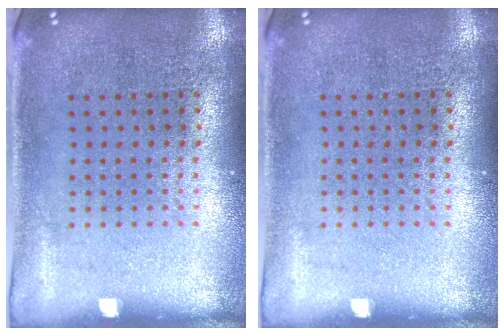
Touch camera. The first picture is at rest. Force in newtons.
{"total": 0.0}